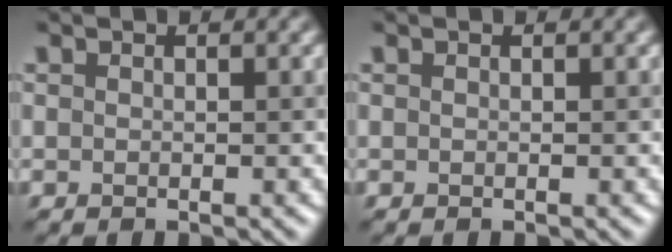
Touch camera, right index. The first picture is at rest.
{"total": 0.0}